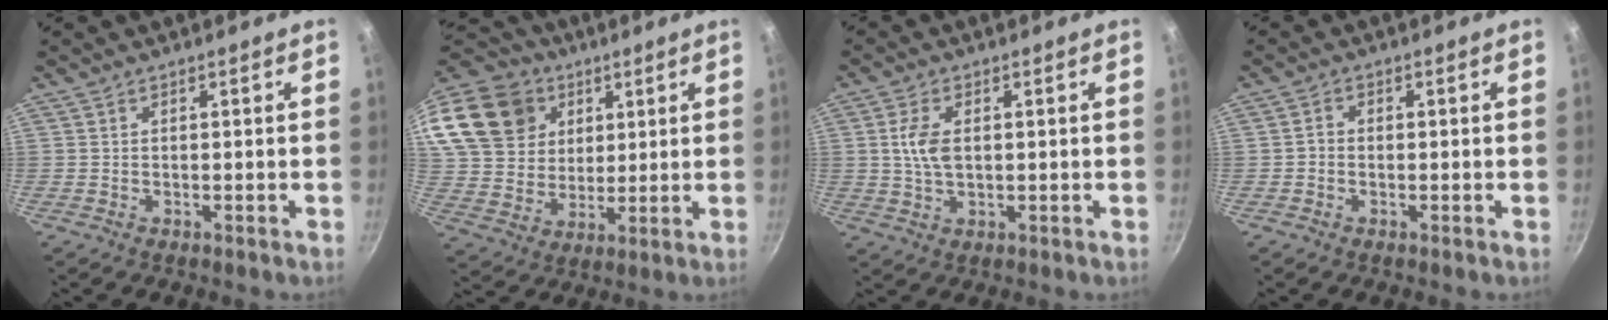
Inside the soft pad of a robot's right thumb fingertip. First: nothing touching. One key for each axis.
{"total": 23.6, "fx": 10.2, "fy": 18.3, "fz": 10.8, "tx": -0.231, "ty": 0.014, "tz": 0.196}
{"total": 5.7, "fx": 0.9, "fy": 3.2, "fz": 4.6, "tx": -0.087, "ty": 0.002, "tz": 0.017}
{"total": 1.6, "fx": -0.4, "fy": 1.3, "fz": 0.7, "tx": -0.010, "ty": 0.009, "tz": -0.011}